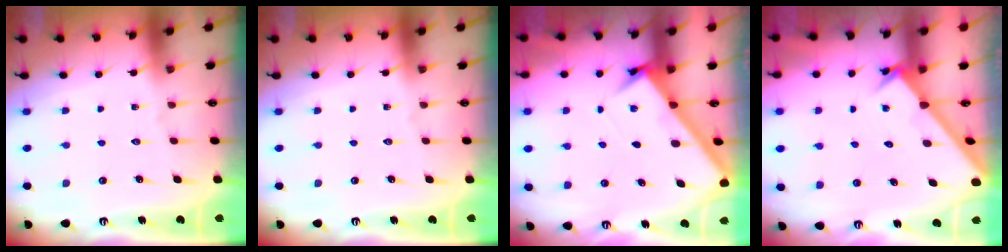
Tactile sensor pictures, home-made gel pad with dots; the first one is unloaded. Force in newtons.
{"total": 0.0}
{"total": 2.8, "press": 2.7, "slide": 0.3}
{"total": 2.1, "press": 2.1, "slide": 0.2}